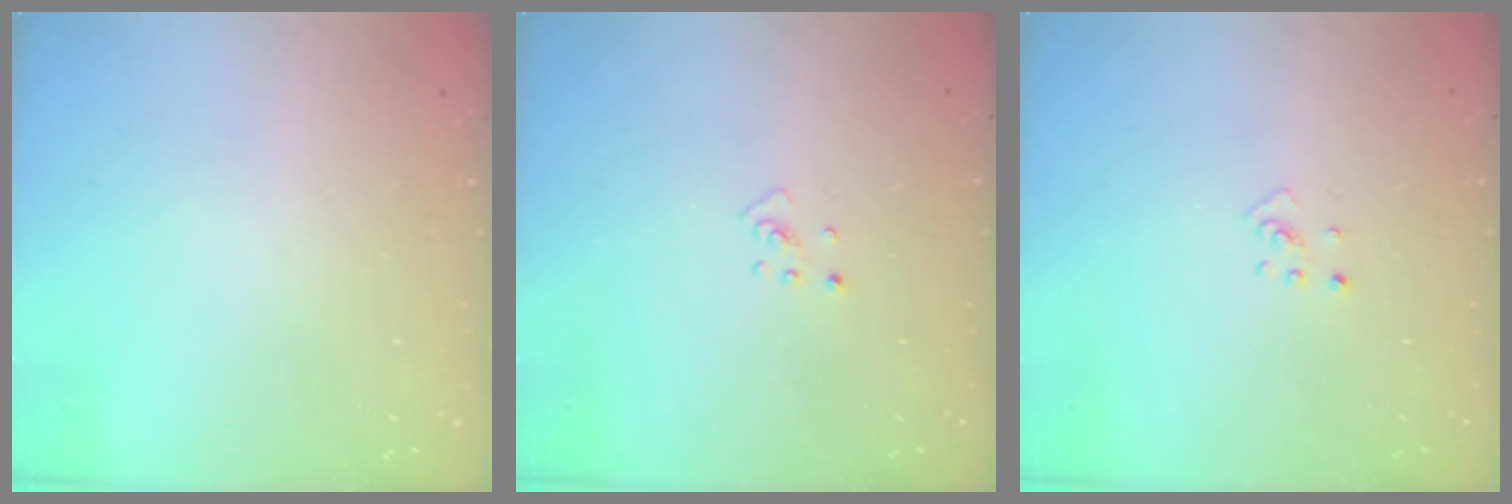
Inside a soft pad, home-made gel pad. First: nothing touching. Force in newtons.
{"total": 2.5, "press": 2.4, "slide": 0.5}
{"total": 2.5, "press": 2.4, "slide": 0.5}